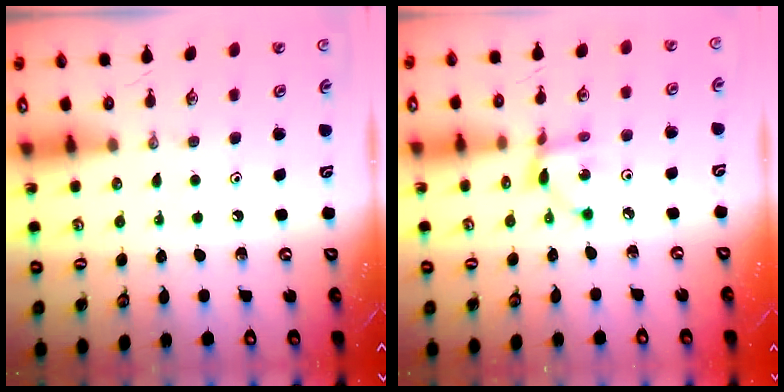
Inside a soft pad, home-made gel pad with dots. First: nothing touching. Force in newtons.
{"total": 6.2, "press": 6.2, "slide": 0.6}